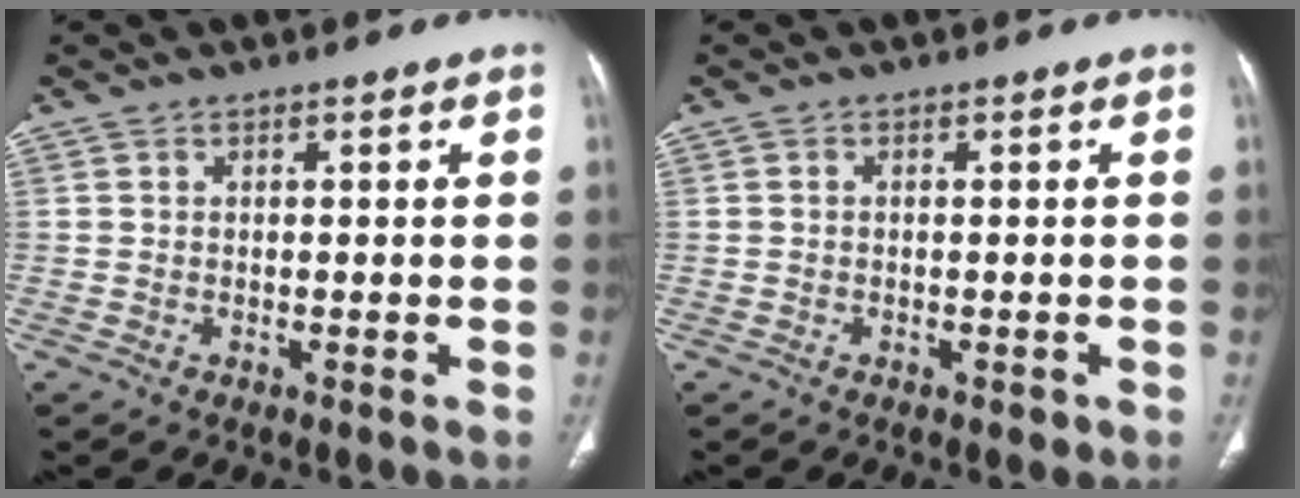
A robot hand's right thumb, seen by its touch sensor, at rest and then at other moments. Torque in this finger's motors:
{"motor_torque": [-0.02, 0.33, -0.37, 0.17, -0.08]}